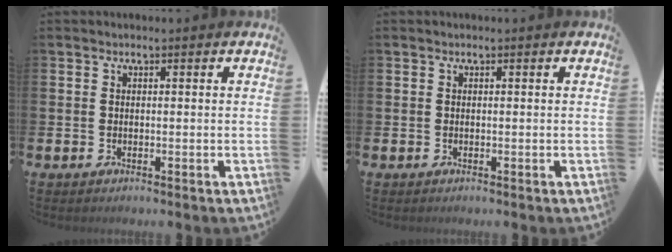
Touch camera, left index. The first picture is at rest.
{"total": 0.0}